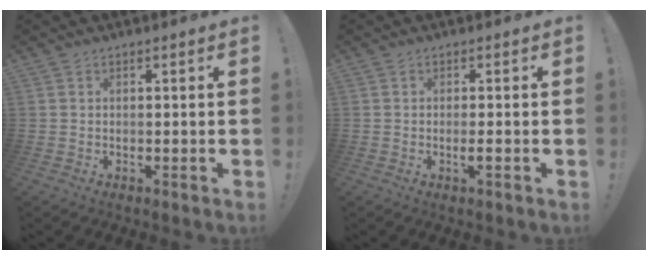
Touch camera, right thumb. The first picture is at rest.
{"total": 2.1, "force": [-0.6, -0.3, 2.0], "torque": [-0.034, -0.003, -0.011]}